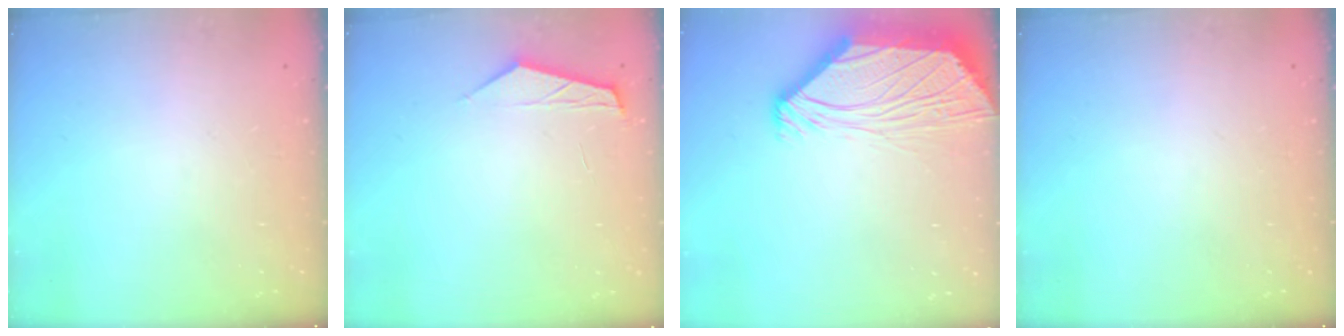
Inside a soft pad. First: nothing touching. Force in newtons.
{"total": 2.7, "press": 2.7, "slide": 0.4}
{"total": 10.3, "press": 10.2, "slide": 1.4}
{"total": 0.0}